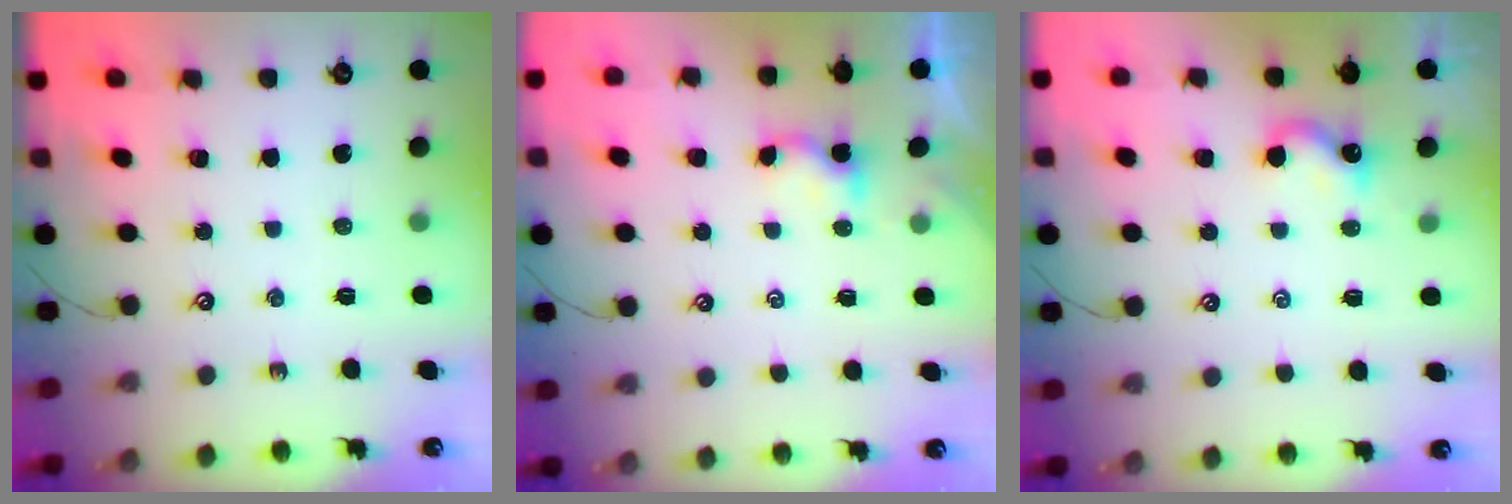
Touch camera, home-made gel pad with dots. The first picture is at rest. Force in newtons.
{"total": 2.9, "press": 2.9, "slide": 0.2}
{"total": 1.3, "press": 1.2, "slide": 0.4}